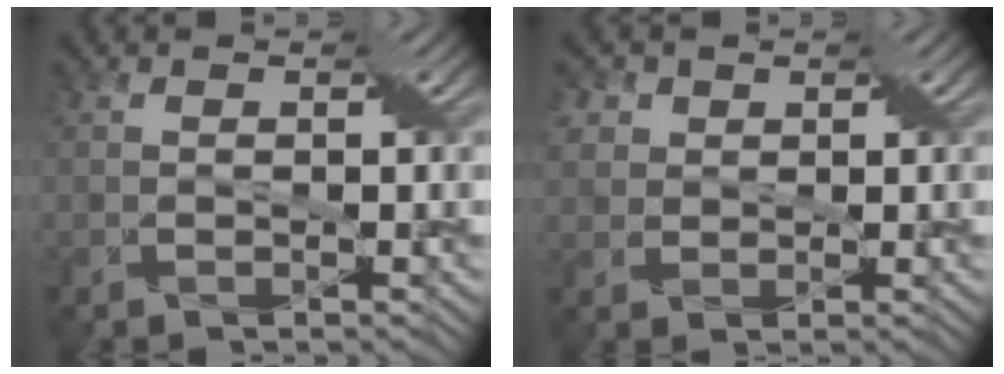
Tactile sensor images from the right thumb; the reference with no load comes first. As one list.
[{"total": 4.1, "force": [1.7, 3.5, 1.4], "torque": [-0.051, 0.015, 0.030]}]